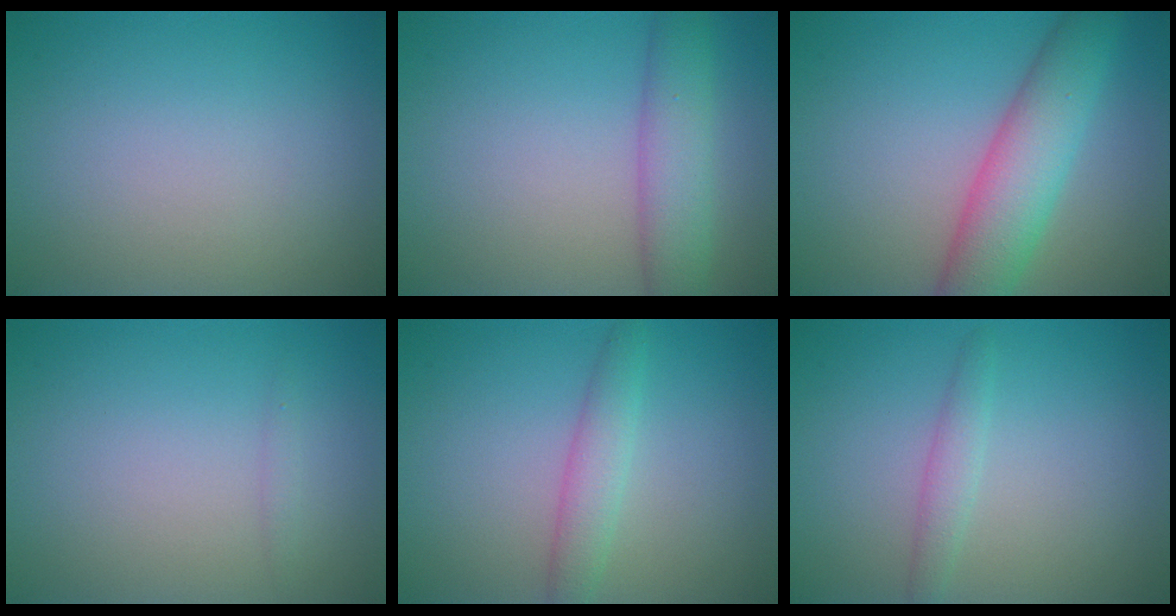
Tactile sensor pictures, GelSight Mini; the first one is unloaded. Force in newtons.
{"total": 4.3, "press": 4.3, "slide": 0.1}
{"total": 6.3, "press": 6.3, "slide": 0.3}
{"total": 0.5, "press": 0.5, "slide": 0.0}
{"total": 2.5, "press": 2.5, "slide": 0.1}
{"total": 1.5, "press": 1.5, "slide": 0.0}